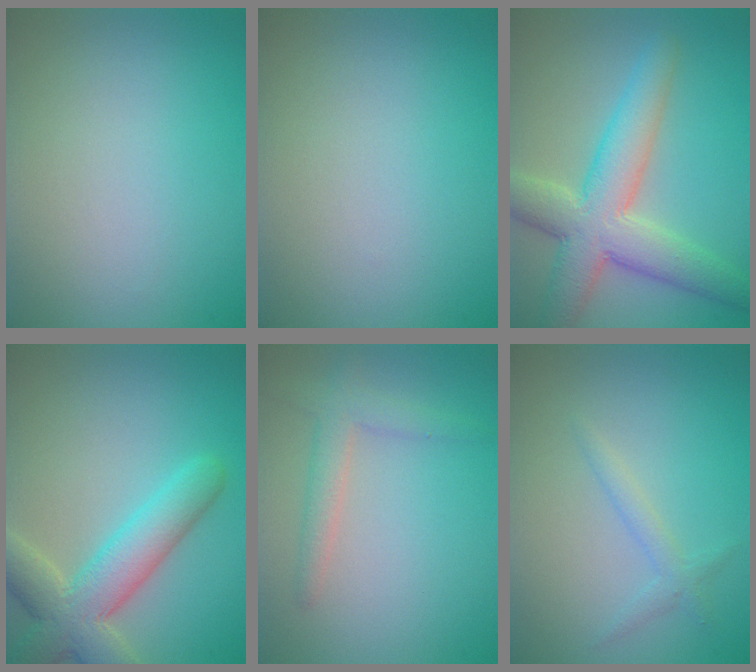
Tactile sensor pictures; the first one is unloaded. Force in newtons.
{"total": 0.0}
{"total": 7.3, "press": 7.3, "slide": 0.4}
{"total": 6.5, "press": 6.5, "slide": 0.4}
{"total": 2.5, "press": 2.5, "slide": 0.1}
{"total": 1.3, "press": 1.3, "slide": 0.1}